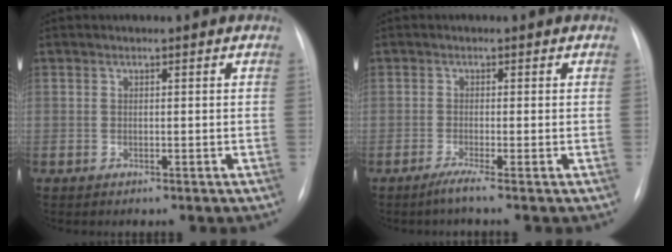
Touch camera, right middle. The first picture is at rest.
{"total": 1.8, "force": [-1.3, -0.6, 1.1], "torque": [-0.025, -0.002, -0.029]}